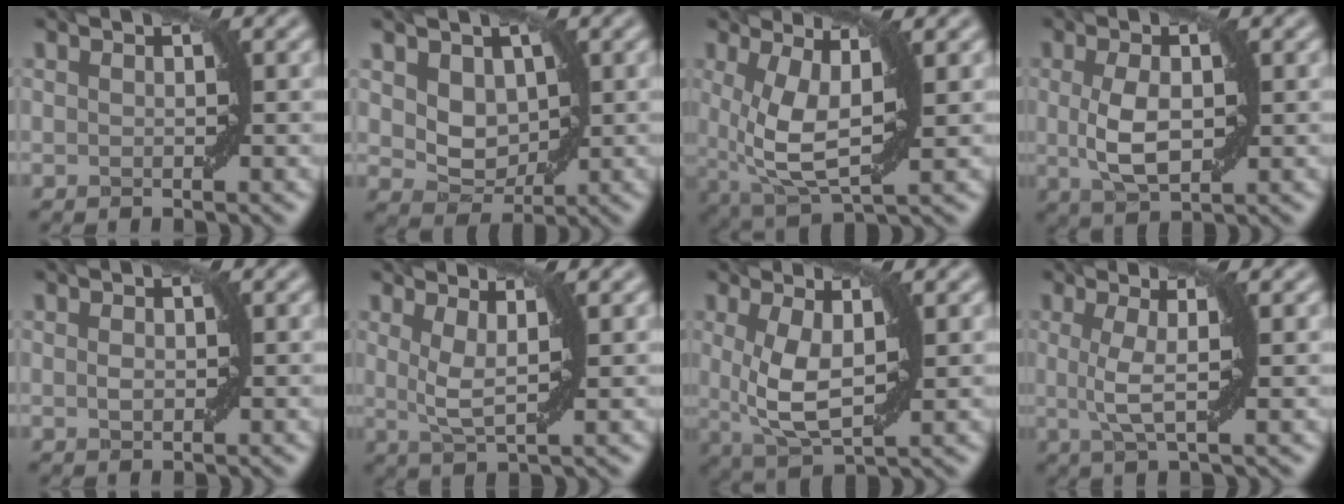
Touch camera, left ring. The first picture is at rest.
{"total": 2.9, "force": [0.8, 2.2, 1.8], "torque": [-0.035, -0.010, 0.014]}
{"total": 6.2, "force": [0.6, 2.4, 5.7], "torque": [-0.124, -0.011, 0.014]}
{"total": 3.9, "force": [0.0, 1.8, 3.4], "torque": [-0.075, 0.000, 0.004]}
{"total": 0.8, "force": [0.0, 0.4, 0.6], "torque": [-0.013, 0.001, 0.000]}
{"total": 2.6, "force": [1.2, 0.3, 2.3], "torque": [-0.047, -0.004, 0.022]}
{"total": 4.5, "force": [0.5, 1.5, 4.3], "torque": [-0.093, -0.007, 0.012]}
{"total": 2.9, "force": [0.2, 0.3, 2.9], "torque": [-0.059, -0.004, 0.002]}